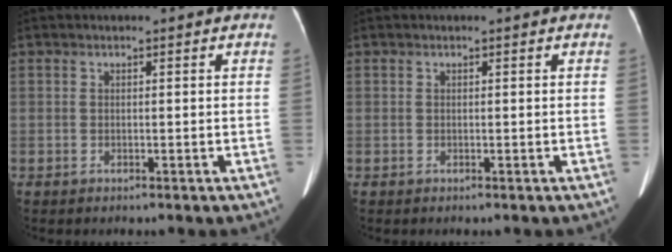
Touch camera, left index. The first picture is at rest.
{"total": 0.0}